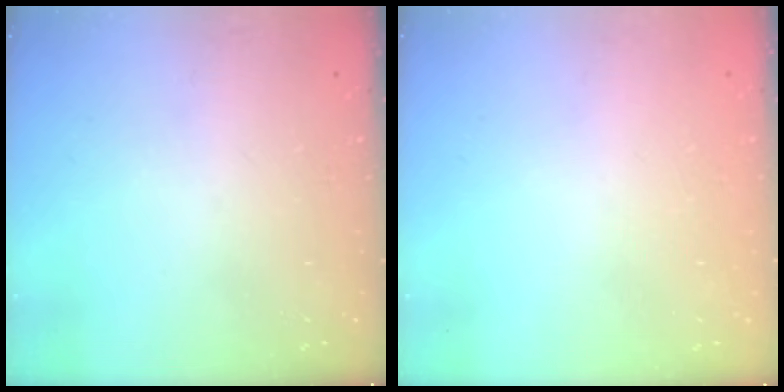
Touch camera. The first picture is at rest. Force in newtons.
{"total": 2.0, "press": 2.0, "slide": 0.1}